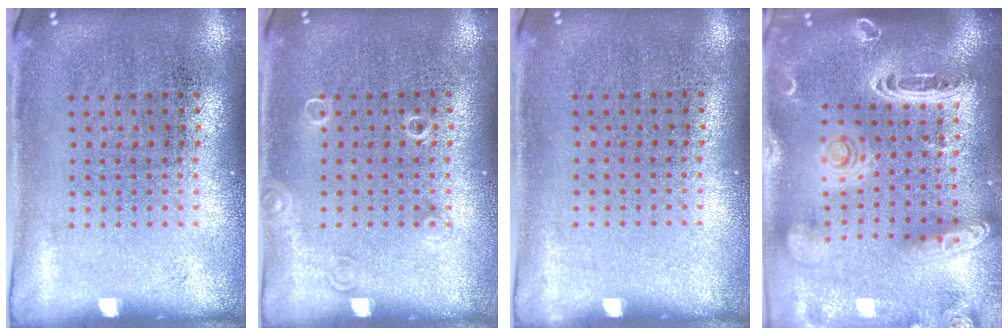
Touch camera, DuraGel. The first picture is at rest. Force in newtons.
{"total": 1.0, "press": 1.0, "slide": 0.2}
{"total": 0.0}
{"total": 3.4, "press": 2.7, "slide": 2.0}